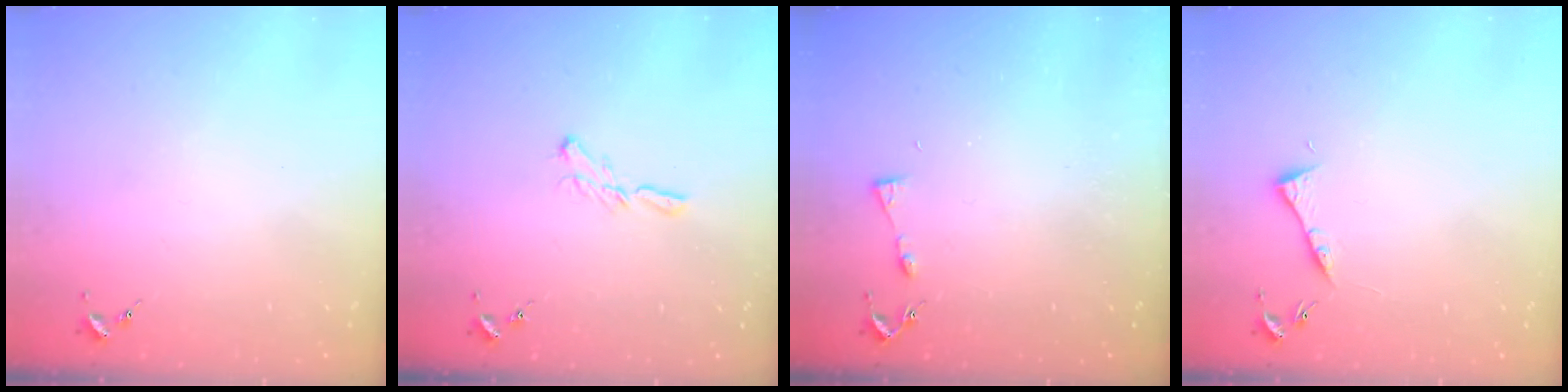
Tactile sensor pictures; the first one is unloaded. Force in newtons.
{"total": 5.6, "press": 5.6, "slide": 0.2}
{"total": 3.7, "press": 3.7, "slide": 0.5}
{"total": 4.2, "press": 4.1, "slide": 0.5}